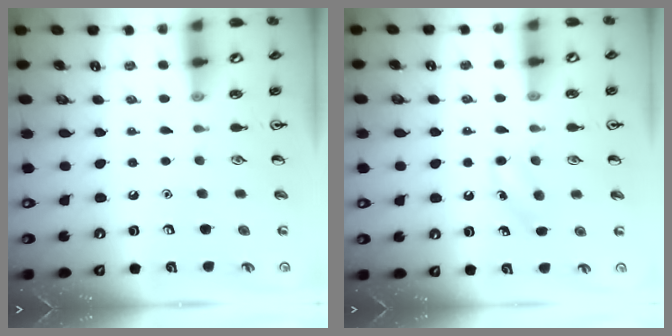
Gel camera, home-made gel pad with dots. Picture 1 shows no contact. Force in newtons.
{"total": 6.2, "press": 6.0, "slide": 1.7}